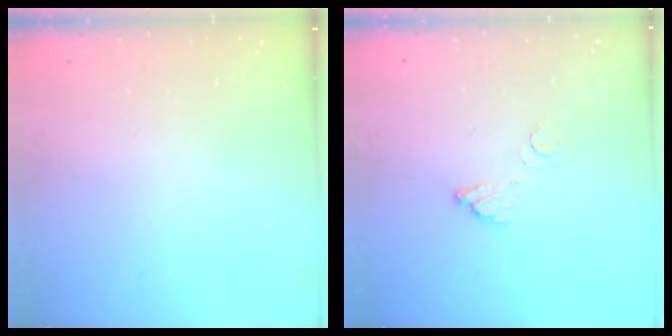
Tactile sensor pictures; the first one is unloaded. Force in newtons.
{"total": 3.5, "press": 3.5, "slide": 0.2}